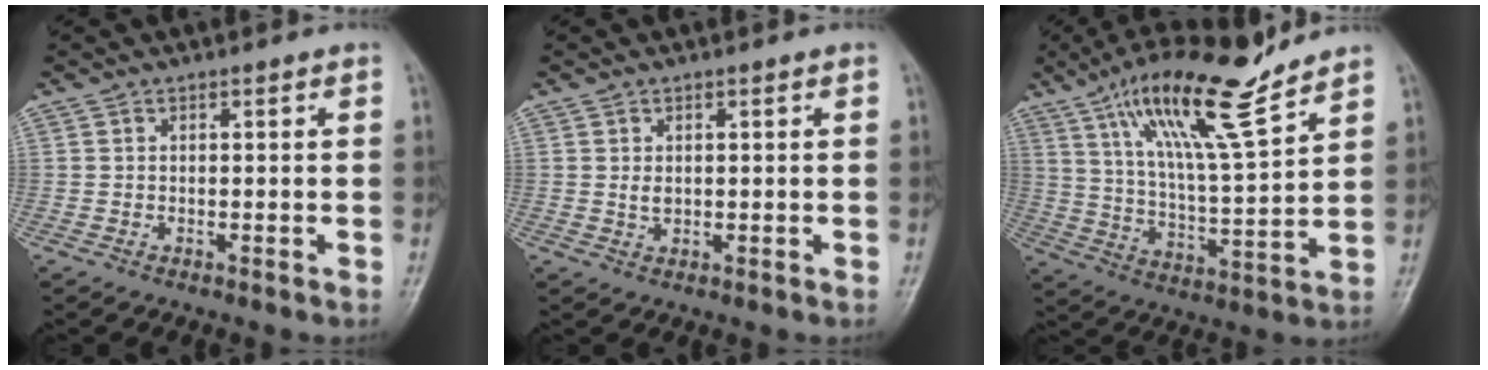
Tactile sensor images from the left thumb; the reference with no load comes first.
{"total": 1.6, "force": [0.2, 1.0, 1.2], "torque": [-0.017, -0.003, 0.007]}
{"total": 17.9, "force": [12.1, 3.1, 12.8], "torque": [-0.212, -0.058, 0.216]}